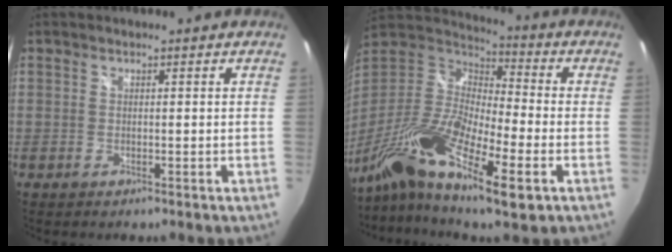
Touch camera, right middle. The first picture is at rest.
{"total": 22.0, "force": [-10.9, 6.6, 17.9], "torque": [-0.349, -0.043, -0.219]}